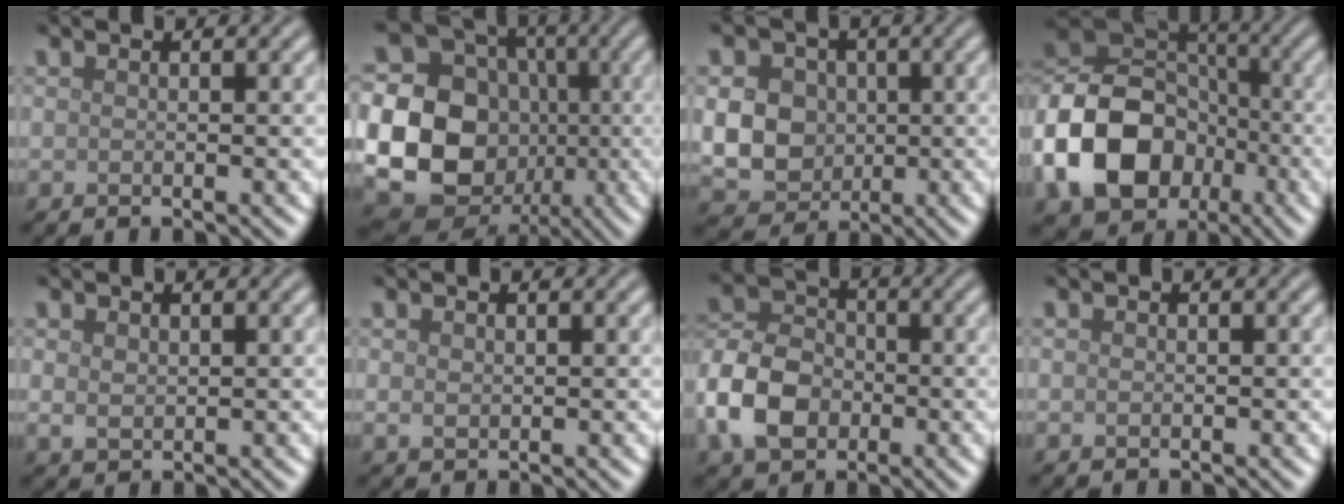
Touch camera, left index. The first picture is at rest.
{"total": 23.2, "force": [-2.7, 21.4, 8.6], "torque": [-0.216, -0.001, -0.097]}
{"total": 9.8, "force": [0.6, 8.6, 4.5], "torque": [-0.082, 0.016, -0.010]}
{"total": 13.4, "force": [-4.3, 10.1, 7.6], "torque": [-0.159, -0.006, -0.091]}
{"total": 1.4, "force": [0.5, 1.0, 0.8], "torque": [-0.017, -0.001, 0.014]}
{"total": 1.0, "force": [0.3, 0.8, 0.5], "torque": [-0.011, -0.001, 0.008]}
{"total": 7.3, "force": [-2.5, 5.4, 4.2], "torque": [-0.086, 0.005, -0.065]}
{"total": 0.0}